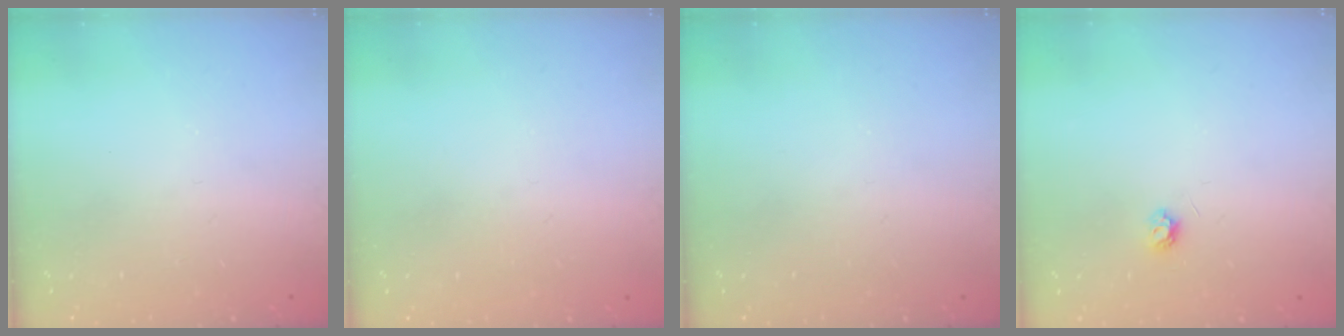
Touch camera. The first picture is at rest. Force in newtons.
{"total": 0.8, "press": 0.8, "slide": 0.0}
{"total": 0.0}
{"total": 3.9, "press": 3.8, "slide": 0.6}